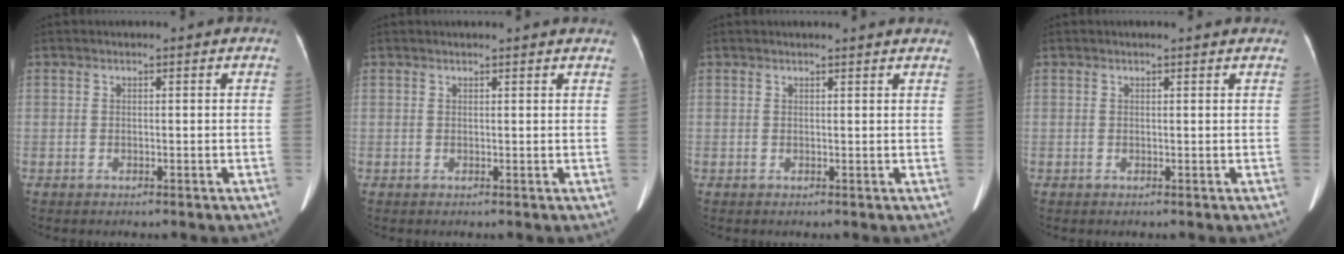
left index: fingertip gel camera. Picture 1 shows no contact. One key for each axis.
{"total": 4.0, "fx": 3.8, "fy": 0.2, "fz": 1.1, "tx": -0.016, "ty": 0.008, "tz": 0.031}
{"total": 4.0, "fx": 3.9, "fy": 0.1, "fz": 1.1, "tx": -0.017, "ty": 0.007, "tz": 0.034}
{"total": 1.2, "fx": 1.1, "fy": 0.2, "fz": 0.3, "tx": -0.015, "ty": 0.006, "tz": 0.009}